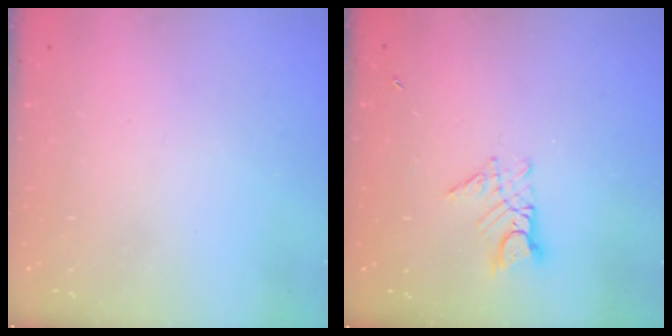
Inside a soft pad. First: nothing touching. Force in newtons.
{"total": 7.6, "press": 7.6, "slide": 0.8}